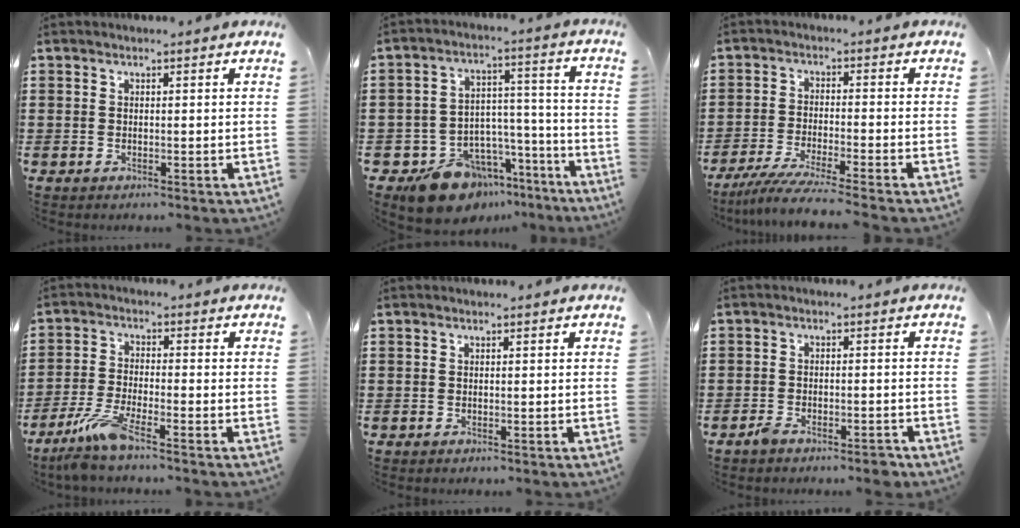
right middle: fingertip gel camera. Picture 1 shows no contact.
{"total": 11.8, "force": [-9.8, 6.1, 2.5], "torque": [-0.048, 0.049, -0.175]}
{"total": 5.1, "force": [-4.5, -0.5, 2.3], "torque": [-0.052, -0.020, -0.088]}
{"total": 6.5, "force": [-4.7, 0.7, 4.4], "torque": [-0.103, -0.016, -0.092]}
{"total": 0.0}
{"total": 3.1, "force": [-2.8, 0.7, 1.2], "torque": [-0.020, 0.007, -0.054]}